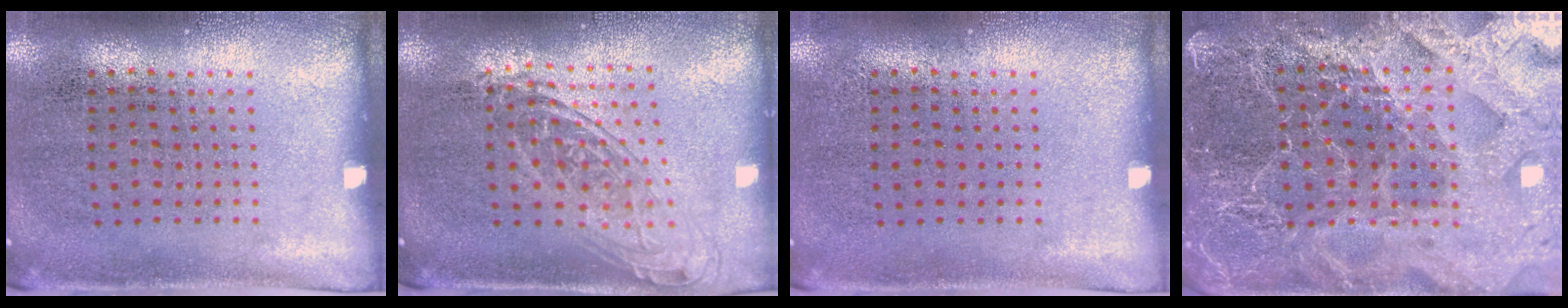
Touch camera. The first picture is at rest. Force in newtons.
{"total": 1.7, "press": 1.3, "slide": 1.1}
{"total": 0.0}
{"total": 4.9, "press": 4.5, "slide": 1.9}